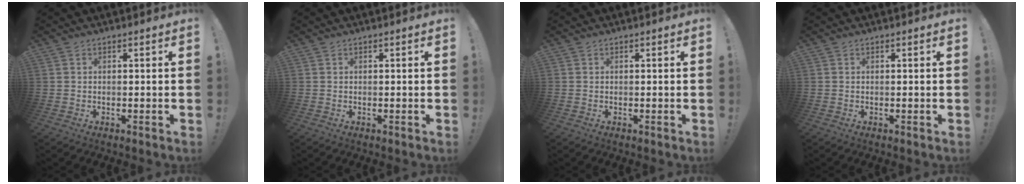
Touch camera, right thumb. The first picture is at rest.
{"total": 0.0}
{"total": 0.0}
{"total": 0.0}